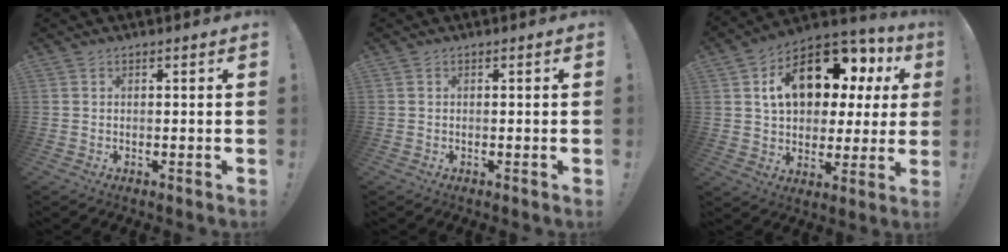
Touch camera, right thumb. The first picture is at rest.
{"total": 0.0}
{"total": 18.7, "force": [8.1, 11.1, 12.7], "torque": [-0.194, -0.038, 0.150]}